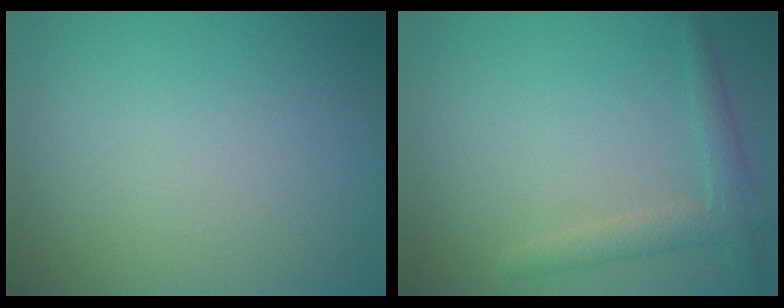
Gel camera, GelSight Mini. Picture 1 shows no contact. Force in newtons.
{"total": 2.4, "press": 2.4, "slide": 0.2}